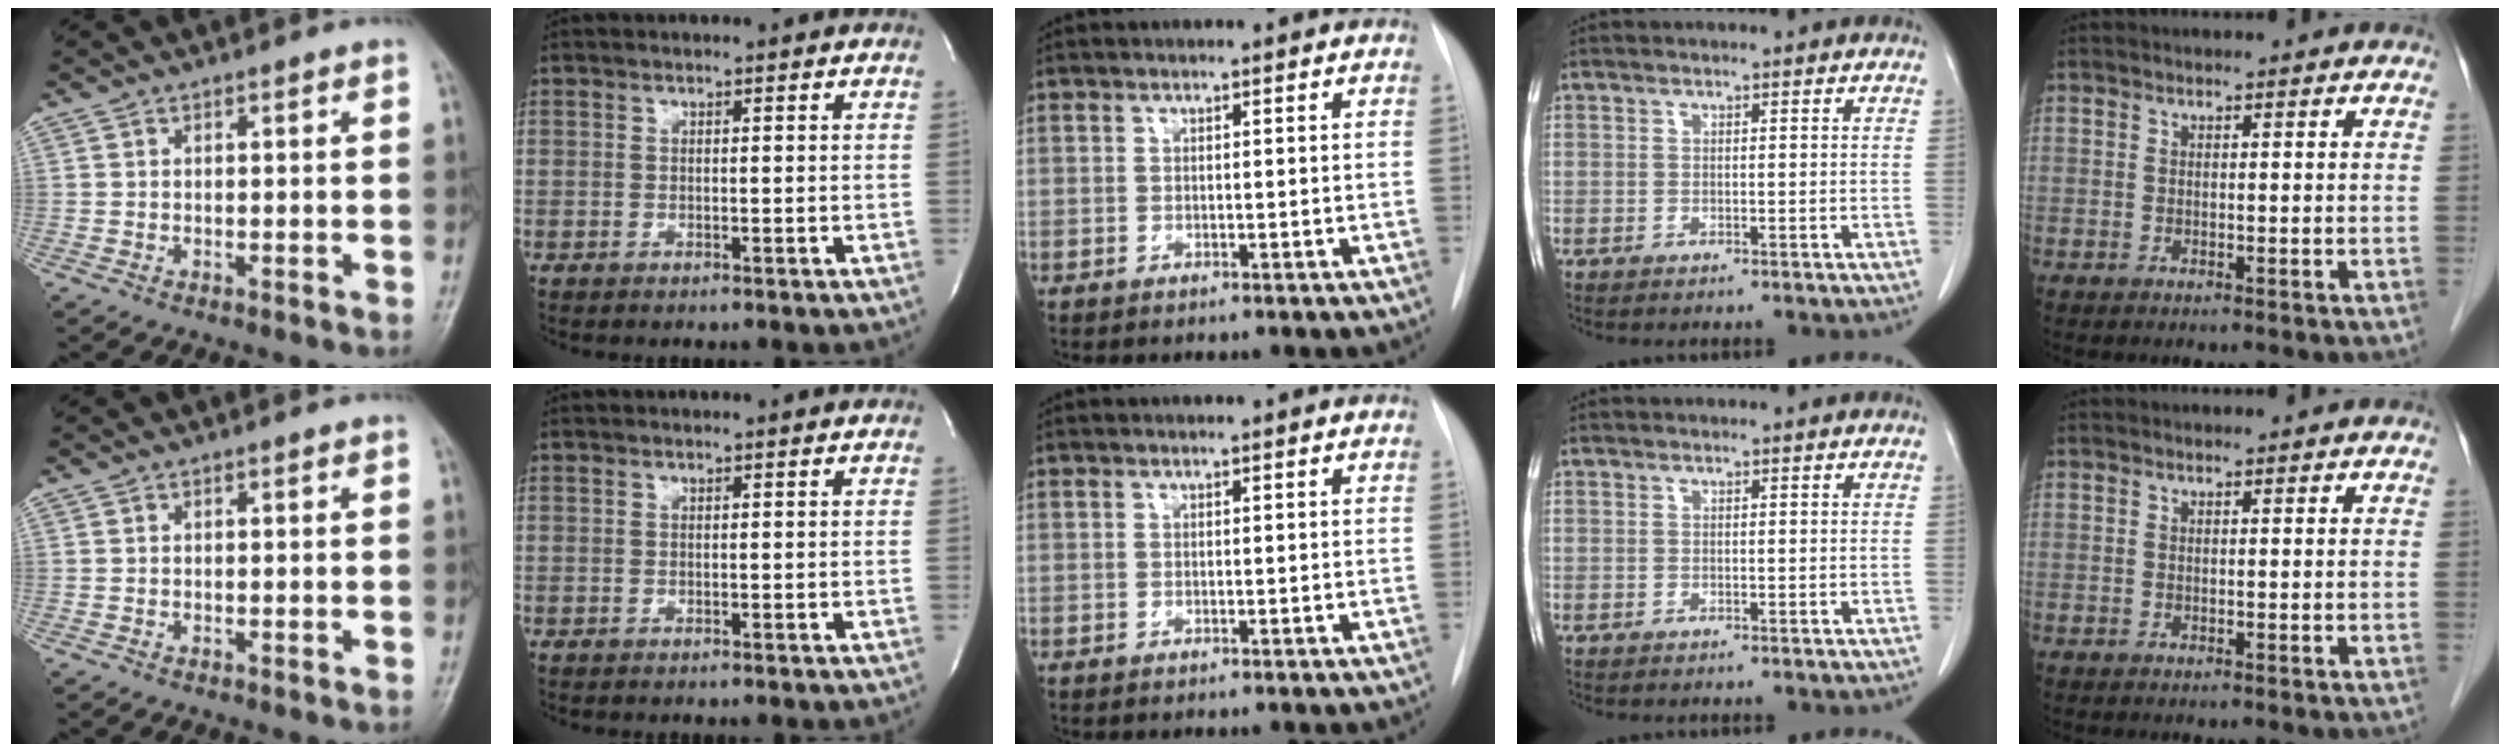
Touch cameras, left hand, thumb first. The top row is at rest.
{}